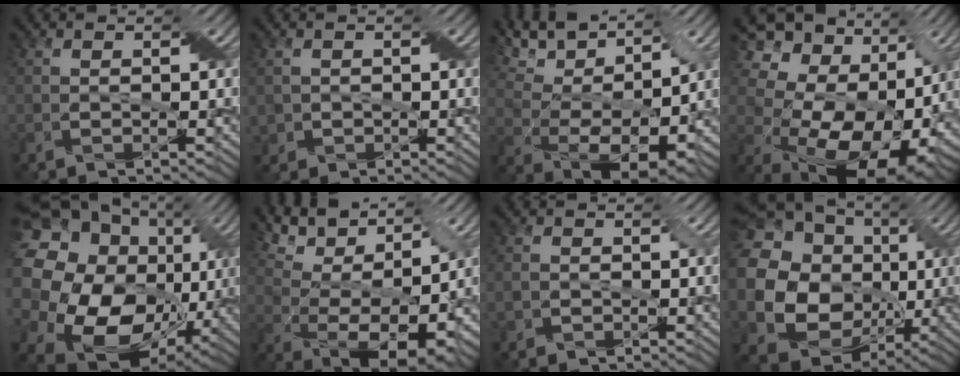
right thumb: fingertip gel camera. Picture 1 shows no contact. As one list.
[{"total": 1.7, "force": [-0.3, 1.7, 0.1], "torque": [-0.007, -0.003, -0.004]}, {"total": 13.8, "force": [7.9, 5.8, 9.6], "torque": [-0.214, 0.033, 0.136]}, {"total": 17.7, "force": [2.6, 12.8, 12.0], "torque": [-0.229, -0.003, 0.068]}, {"total": 23.2, "force": [2.1, 17.7, 14.8], "torque": [-0.335, -0.022, 0.046]}, {"total": 12.4, "force": [6.8, 5.3, 8.9], "torque": [-0.190, 0.028, 0.123]}, {"total": 2.2, "force": [-0.8, 1.7, 1.2], "torque": [-0.028, -0.002, -0.017]}, {"total": 23.7, "force": [2.9, 21.0, 10.7], "torque": [-0.303, 0.022, 0.045]}]